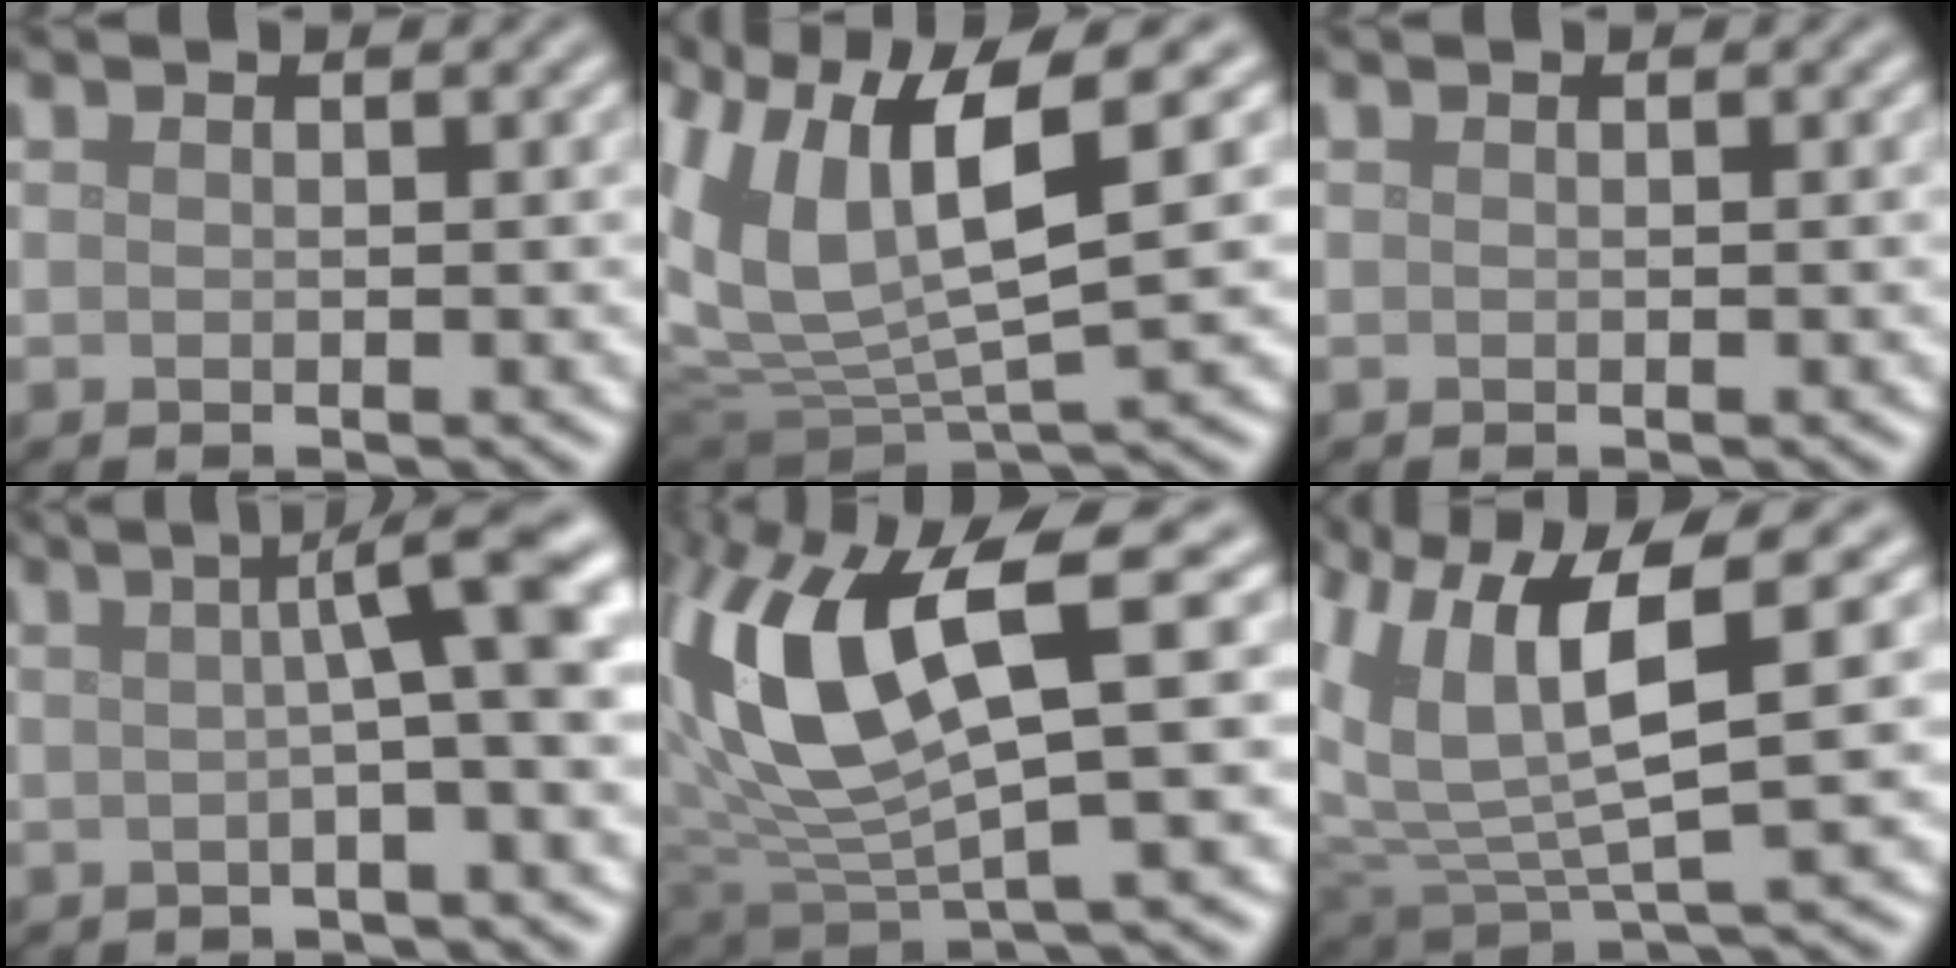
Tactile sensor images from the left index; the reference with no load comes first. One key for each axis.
{"total": 10.7, "fx": 3.2, "fy": 4.3, "fz": 9.2, "tx": -0.209, "ty": -0.013, "tz": 0.069}
{"total": 0.0}
{"total": 7.1, "fx": 1.1, "fy": 1.2, "fz": 6.9, "tx": -0.084, "ty": 0.018, "tz": 0.008}
{"total": 10.4, "fx": 2.6, "fy": 3.6, "fz": 9.4, "tx": -0.195, "ty": 0.002, "tz": 0.052}
{"total": 8.6, "fx": 3.2, "fy": 2.7, "fz": 7.6, "tx": -0.166, "ty": -0.001, "tz": 0.063}